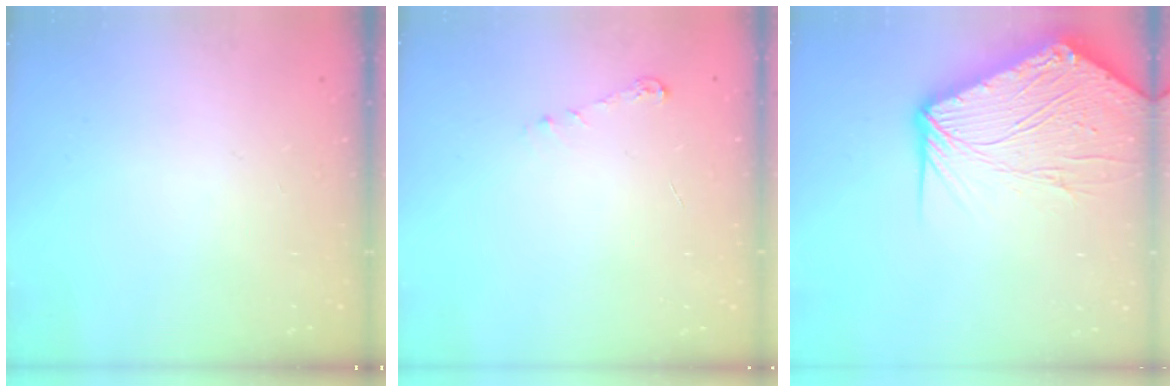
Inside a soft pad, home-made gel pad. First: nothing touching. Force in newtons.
{"total": 4.0, "press": 3.9, "slide": 0.5}
{"total": 17.4, "press": 17.2, "slide": 2.1}